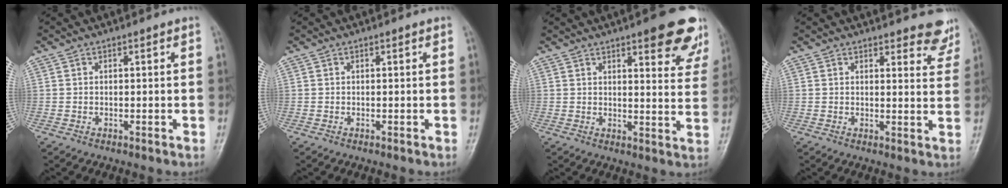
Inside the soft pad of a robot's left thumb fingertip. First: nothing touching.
{"total": 0.0}
{"total": 13.1, "force": [8.4, 3.9, 9.4], "torque": [-0.073, -0.039, 0.094]}
{"total": 6.6, "force": [5.9, 2.2, 2.0], "torque": [0.017, -0.036, 0.053]}